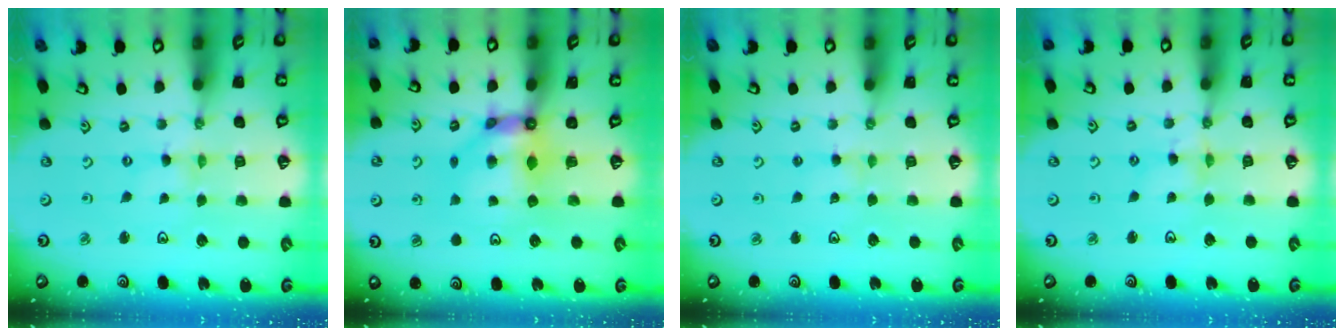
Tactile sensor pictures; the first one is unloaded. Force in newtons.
{"total": 7.3, "press": 7.2, "slide": 0.7}
{"total": 1.8, "press": 1.8, "slide": 0.2}
{"total": 3.8, "press": 3.8, "slide": 0.3}